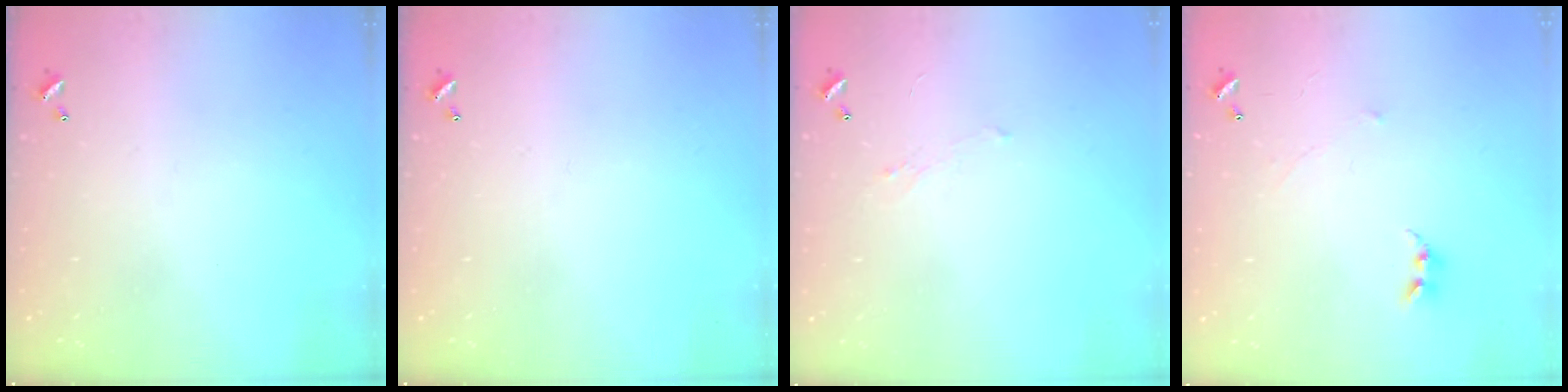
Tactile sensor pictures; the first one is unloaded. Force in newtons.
{"total": 0.0}
{"total": 1.3, "press": 1.1, "slide": 0.7}
{"total": 0.9, "press": 0.8, "slide": 0.5}